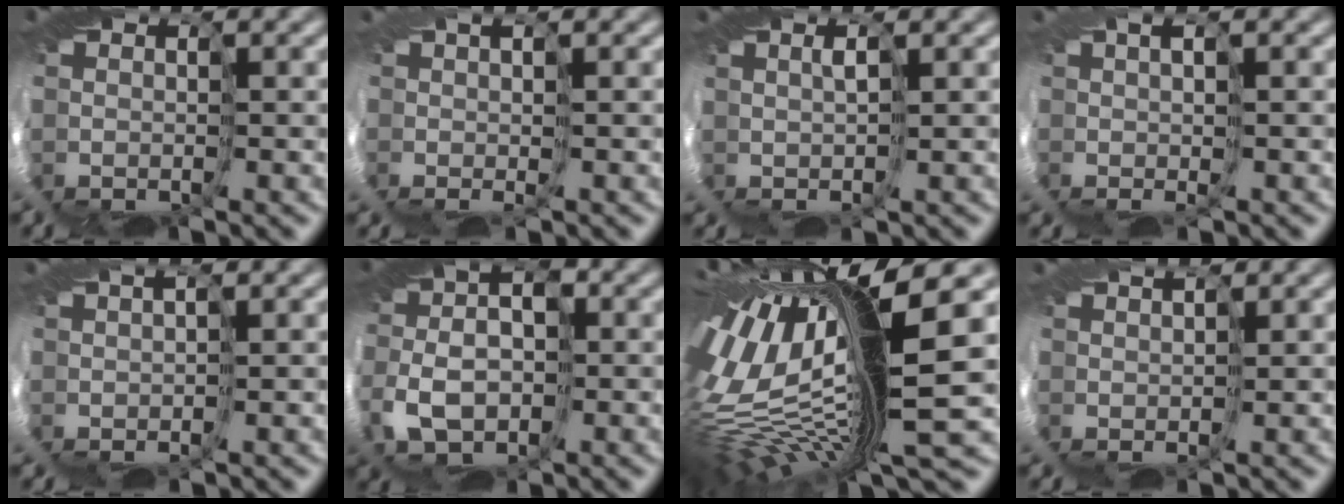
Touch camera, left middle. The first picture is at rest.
{"total": 2.4, "force": [0.3, -2.4, -0.4], "torque": [0.023, 0.006, -0.016]}
{"total": 2.8, "force": [0.7, -2.5, -1.1], "torque": [0.026, 0.013, -0.002]}
{"total": 2.7, "force": [0.1, -2.7, -0.4], "torque": [0.018, 0.004, -0.018]}
{"total": 1.9, "force": [0.1, -1.8, -0.6], "torque": [0.030, 0.010, -0.003]}
{"total": 4.4, "force": [-1.2, 2.6, 3.3], "torque": [-0.086, -0.007, -0.042]}
{"total": 14.4, "force": [2.0, 2.5, 14.1], "torque": [-0.283, -0.014, 0.025]}
{"total": 2.4, "force": [1.4, -1.7, -0.9], "torque": [0.025, 0.019, 0.005]}